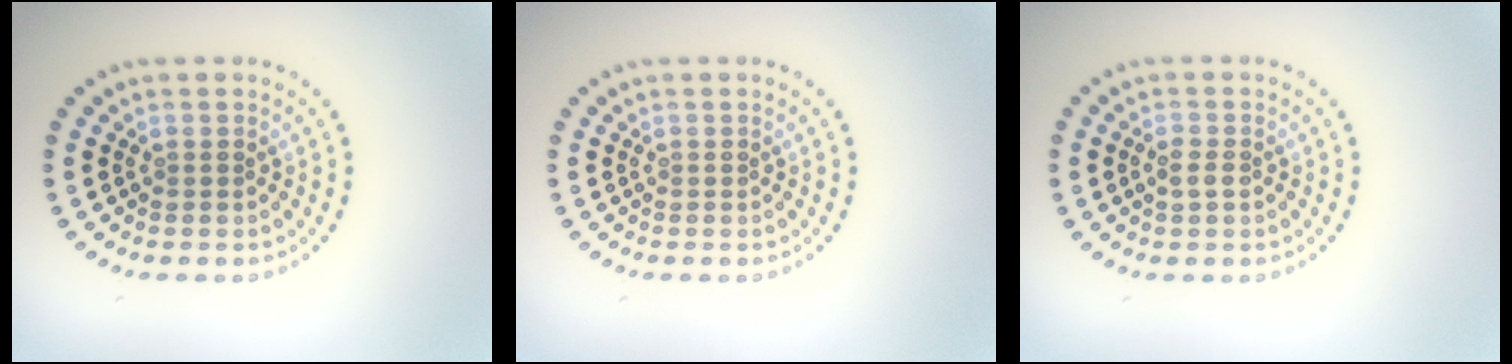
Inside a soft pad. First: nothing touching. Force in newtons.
{"total": 0.0}
{"total": 1.2, "press": 1.2, "slide": 0.1}